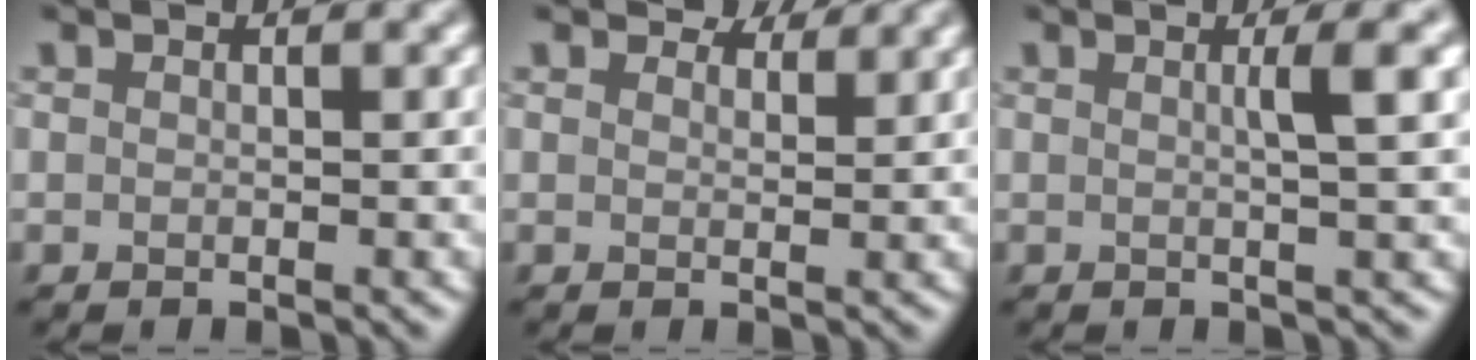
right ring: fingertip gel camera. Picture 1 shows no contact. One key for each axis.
{"total": 2.7, "fx": 2.4, "fy": 0.8, "fz": 0.8, "tx": -0.016, "ty": 0.001, "tz": 0.031}
{"total": 3.2, "fx": 0.6, "fy": 0.6, "fz": 3.1, "tx": -0.037, "ty": 0.006, "tz": 0.004}